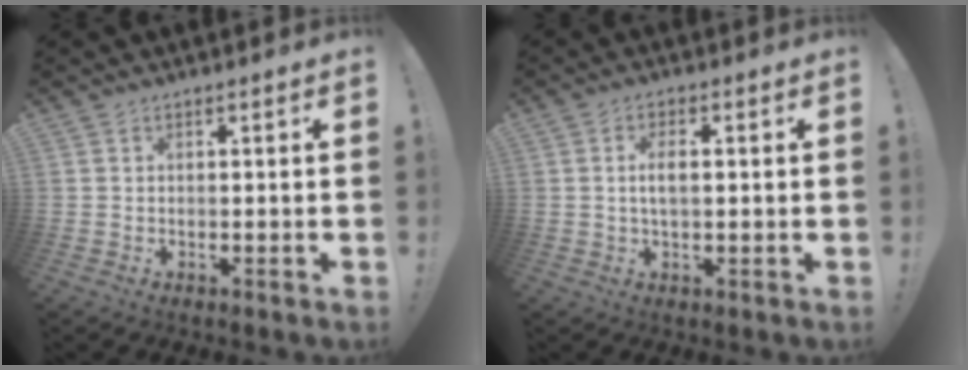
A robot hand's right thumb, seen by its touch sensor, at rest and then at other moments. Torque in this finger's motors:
{"motor_torque": [-0.37, 0.02, -0.01, 0.17, 0.11]}